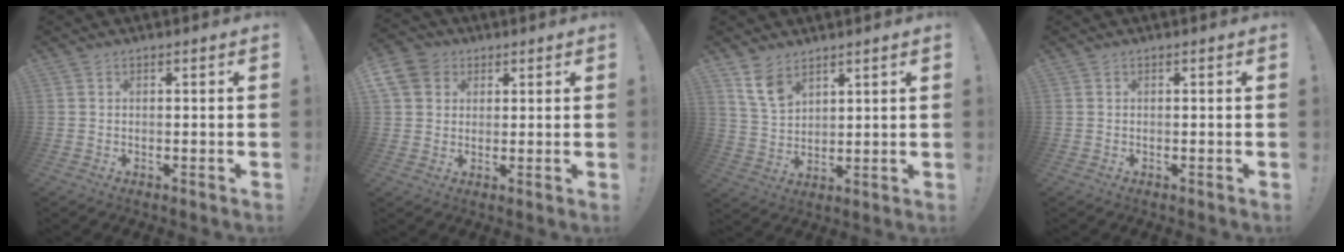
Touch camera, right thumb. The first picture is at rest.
{"total": 8.0, "force": [3.3, 6.6, 3.0], "torque": [-0.057, -0.011, 0.066]}
{"total": 8.4, "force": [6.0, 4.7, 3.6], "torque": [-0.070, -0.030, 0.118]}
{"total": 0.0}